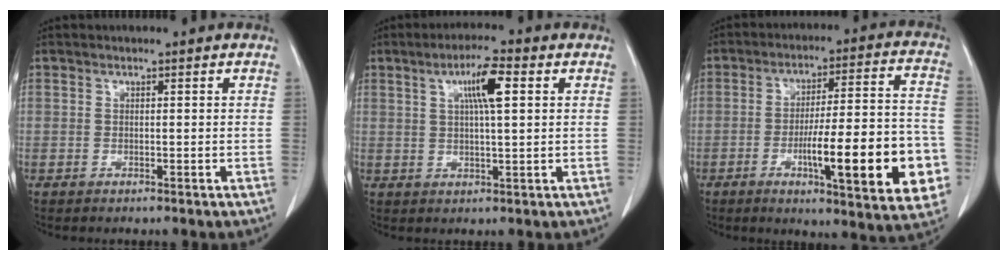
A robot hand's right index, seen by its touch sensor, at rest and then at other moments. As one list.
[{"total": 6.5, "force": [2.2, 0.6, 6.0], "torque": [-0.107, 0.006, 0.037]}, {"total": 20.1, "force": [-6.0, 3.3, 18.9], "torque": [-0.218, 0.012, -0.075]}]